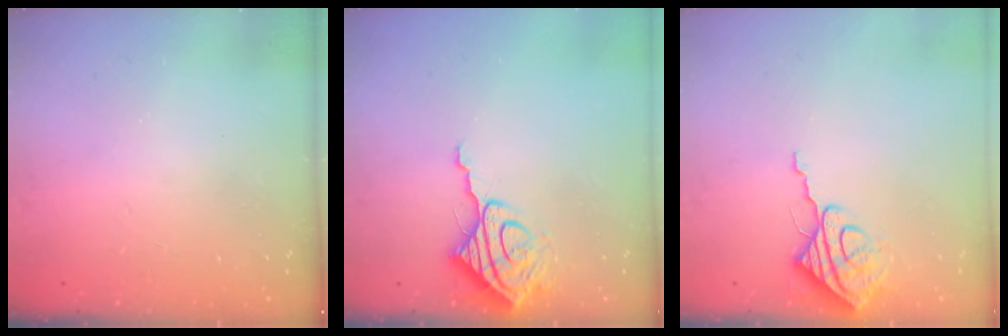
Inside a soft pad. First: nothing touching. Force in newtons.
{"total": 11.0, "press": 11.0, "slide": 1.2}
{"total": 8.3, "press": 8.3, "slide": 0.3}